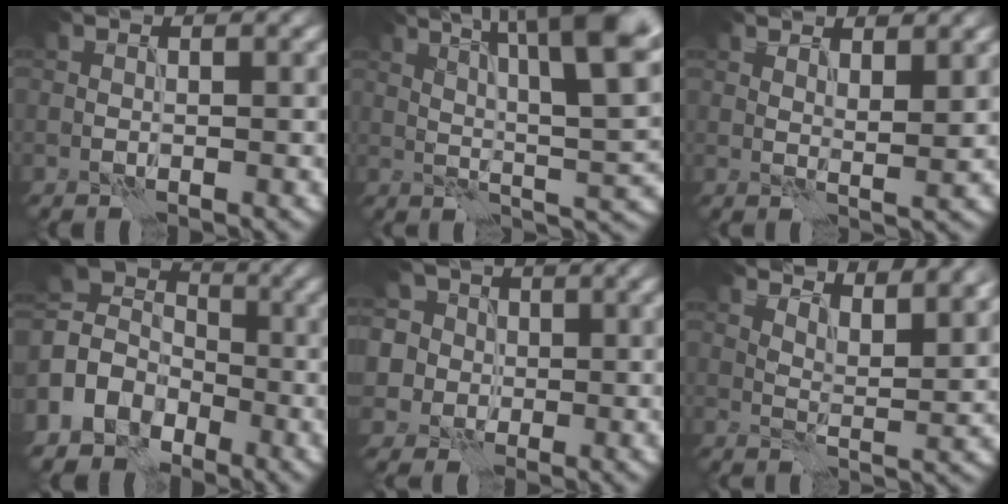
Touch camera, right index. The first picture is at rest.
{"total": 12.7, "force": [5.7, 4.1, 10.6], "torque": [-0.157, 0.013, 0.080]}
{"total": 2.7, "force": [1.8, 0.7, 1.8], "torque": [-0.028, -0.003, 0.033]}
{"total": 6.5, "force": [-3.0, 5.5, 1.8], "torque": [-0.047, 0.002, -0.070]}
{"total": 9.4, "force": [4.3, 7.6, 3.5], "torque": [-0.075, 0.022, 0.046]}
{"total": 7.8, "force": [6.4, 2.3, 3.9], "torque": [-0.049, 0.001, 0.080]}